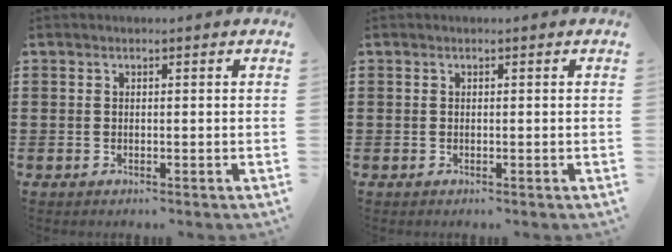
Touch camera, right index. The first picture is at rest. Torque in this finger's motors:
{"motor_torque": [-0.21, 0.17, 0.00, 0.00]}